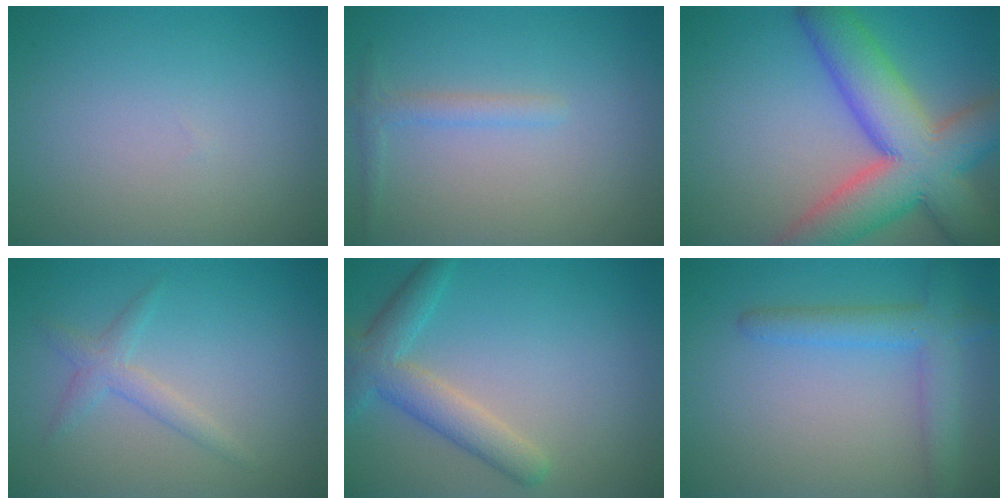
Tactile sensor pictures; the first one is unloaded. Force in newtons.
{"total": 1.4, "press": 1.4, "slide": 0.1}
{"total": 11.8, "press": 11.8, "slide": 0.9}
{"total": 1.8, "press": 1.8, "slide": 0.1}
{"total": 4.2, "press": 4.2, "slide": 0.2}
{"total": 3.6, "press": 3.6, "slide": 0.1}